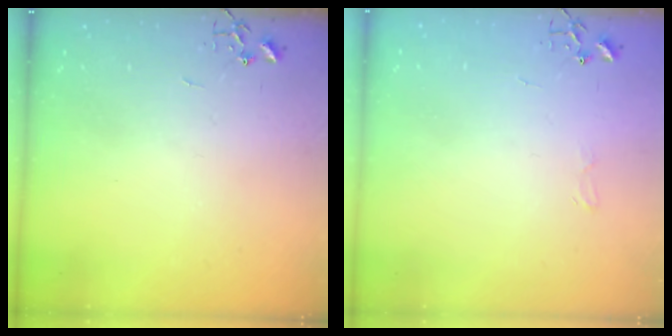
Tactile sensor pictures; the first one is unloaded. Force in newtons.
{"total": 4.8, "press": 4.8, "slide": 0.6}